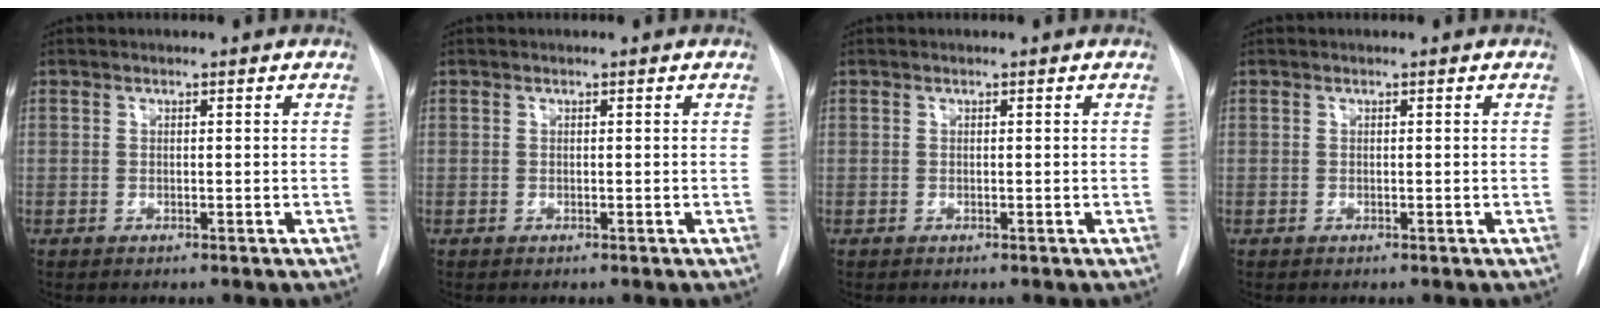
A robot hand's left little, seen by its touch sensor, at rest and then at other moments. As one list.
[{"total": 0.0}, {"total": 0.0}, {"total": 0.0}]